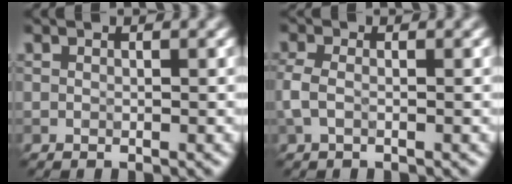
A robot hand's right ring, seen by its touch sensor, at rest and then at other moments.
{"total": 1.9, "force": [-0.4, 1.0, 1.6], "torque": [-0.042, 0.002, -0.013]}